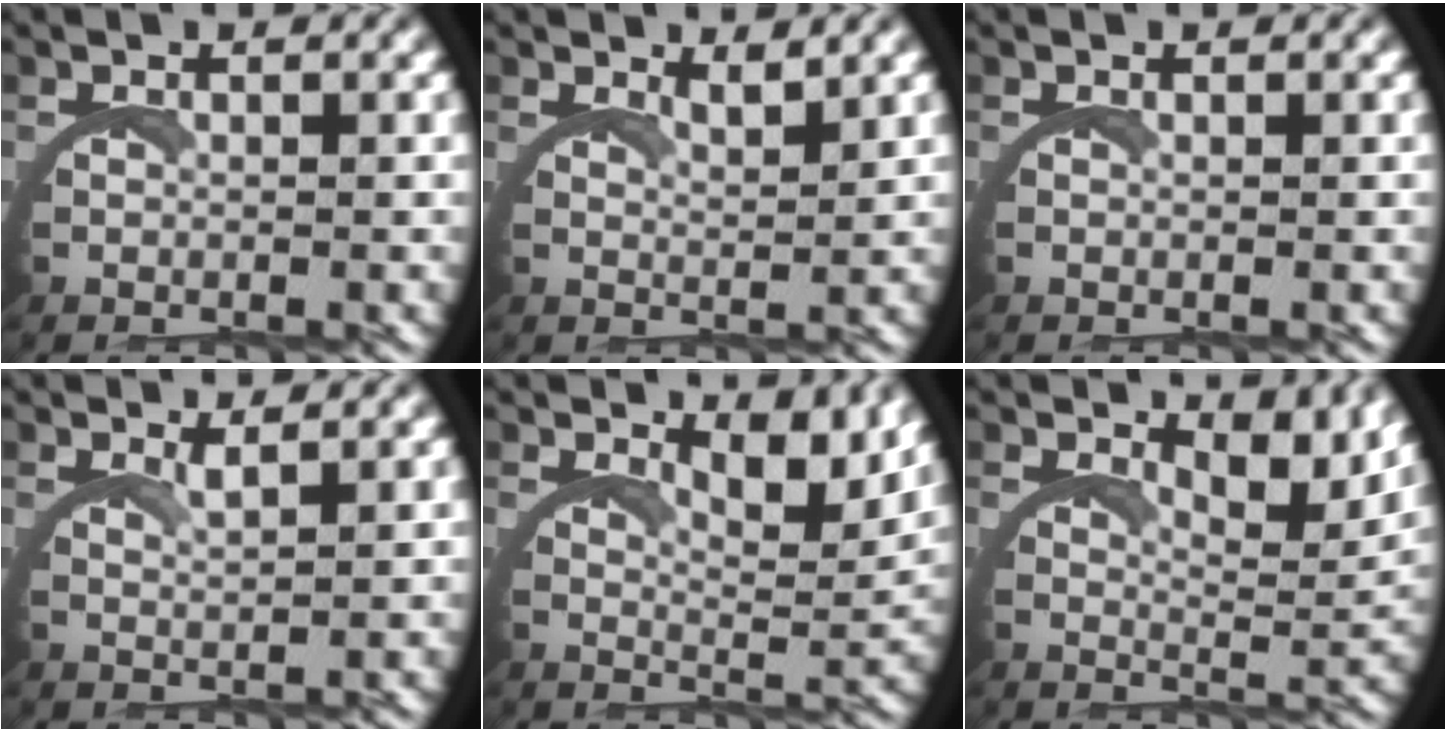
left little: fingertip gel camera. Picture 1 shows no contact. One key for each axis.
{"total": 2.5, "fx": 2.3, "fy": -0.7, "fz": 0.7, "tx": -0.014, "ty": -0.008, "tz": 0.040}
{"total": 0.0}
{"total": 1.9, "fx": 1.6, "fy": -0.9, "fz": 0.6, "tx": -0.013, "ty": -0.003, "tz": 0.028}
{"total": 4.1, "fx": 3.5, "fy": -0.1, "fz": 2.2, "tx": -0.039, "ty": -0.016, "tz": 0.058}
{"total": 4.3, "fx": 3.7, "fy": 0.1, "fz": 2.1, "tx": -0.038, "ty": -0.016, "tz": 0.059}